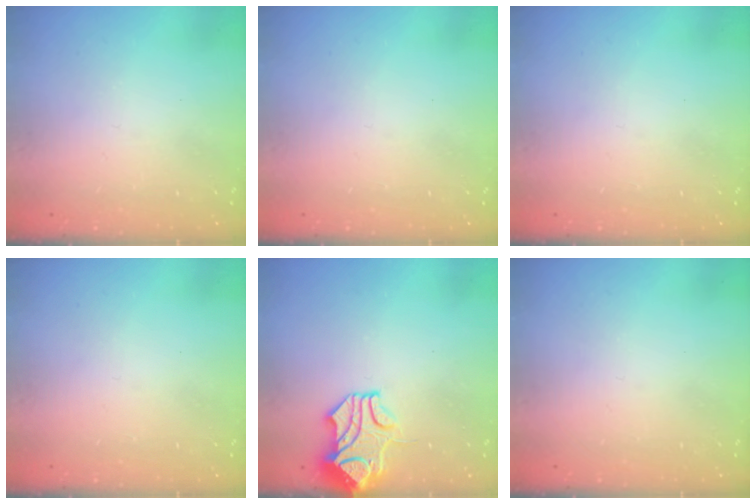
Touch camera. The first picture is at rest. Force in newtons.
{"total": 0.0}
{"total": 0.0}
{"total": 0.0}
{"total": 1.6, "press": 0.8, "slide": 1.3}
{"total": 0.0}